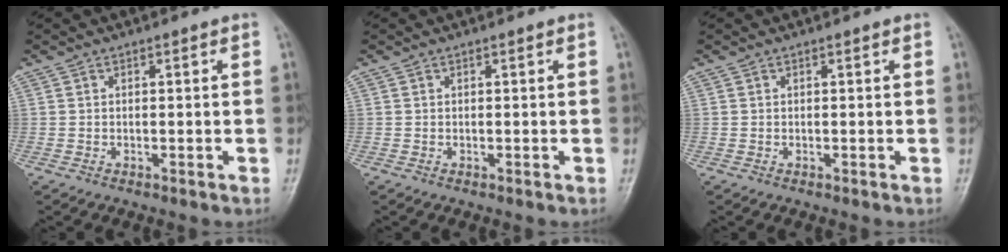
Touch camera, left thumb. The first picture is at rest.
{"total": 0.0}
{"total": 0.0}